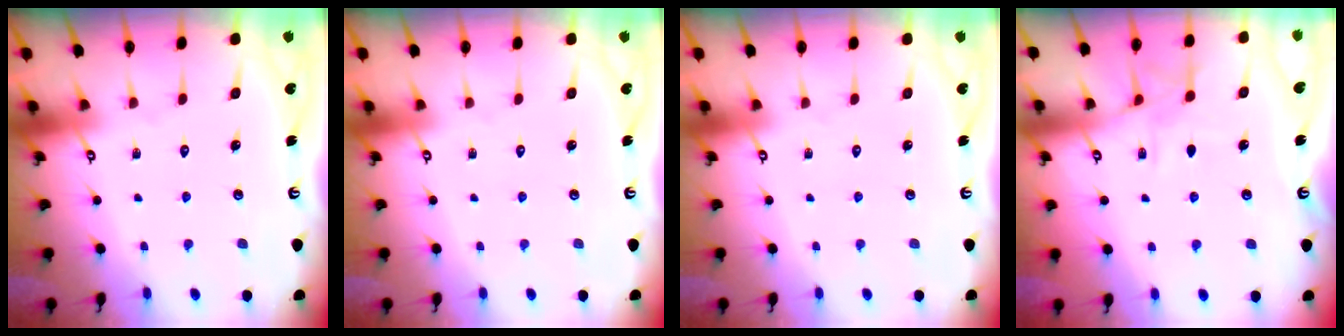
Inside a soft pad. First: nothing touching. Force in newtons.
{"total": 0.0}
{"total": 0.0}
{"total": 7.9, "press": 7.9, "slide": 0.6}